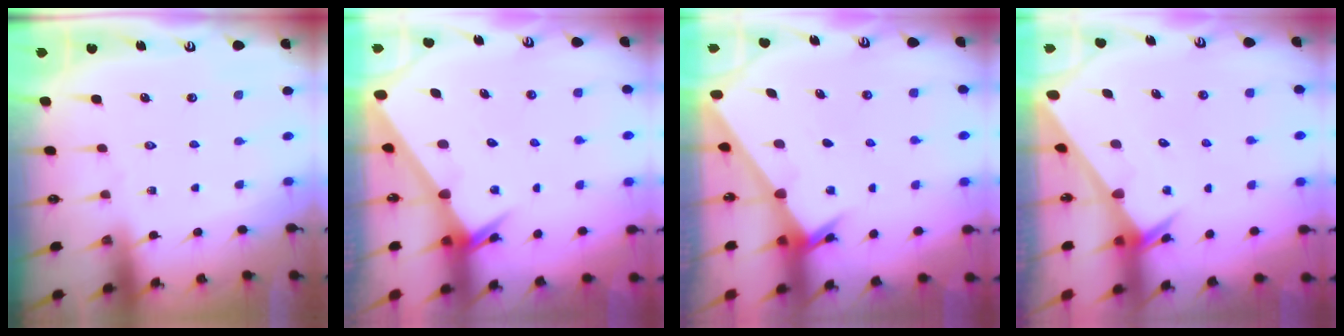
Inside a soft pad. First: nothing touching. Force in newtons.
{"total": 3.0, "press": 3.0, "slide": 0.1}
{"total": 2.3, "press": 2.3, "slide": 0.3}
{"total": 2.5, "press": 2.5, "slide": 0.0}